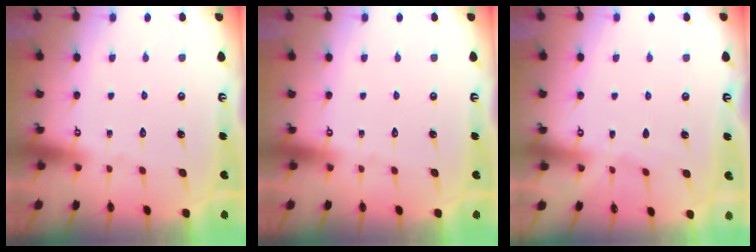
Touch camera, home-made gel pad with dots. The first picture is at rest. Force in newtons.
{"total": 0.0}
{"total": 2.8, "press": 2.7, "slide": 0.4}